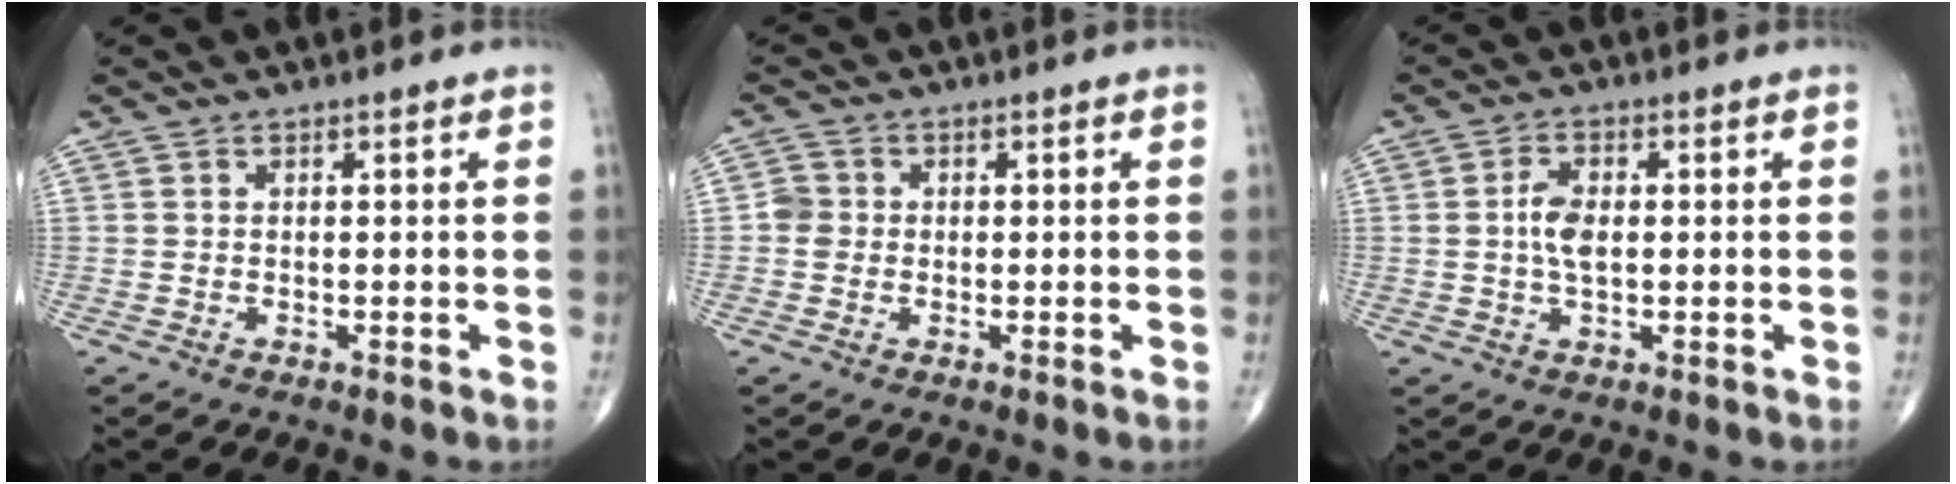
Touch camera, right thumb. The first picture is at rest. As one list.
[{"total": 2.6, "force": [-0.2, 2.5, 0.9], "torque": [-0.004, 0.006, -0.009]}, {"total": 4.7, "force": [0.2, 2.4, 4.0], "torque": [-0.078, 0.003, 0.000]}]